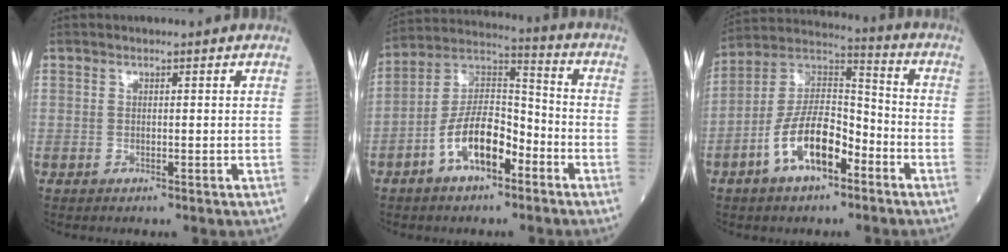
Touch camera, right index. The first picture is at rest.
{"total": 12.1, "force": [-5.6, 5.0, 9.5], "torque": [-0.187, 0.021, -0.103]}
{"total": 12.5, "force": [-5.8, 5.2, 9.8], "torque": [-0.195, 0.020, -0.107]}